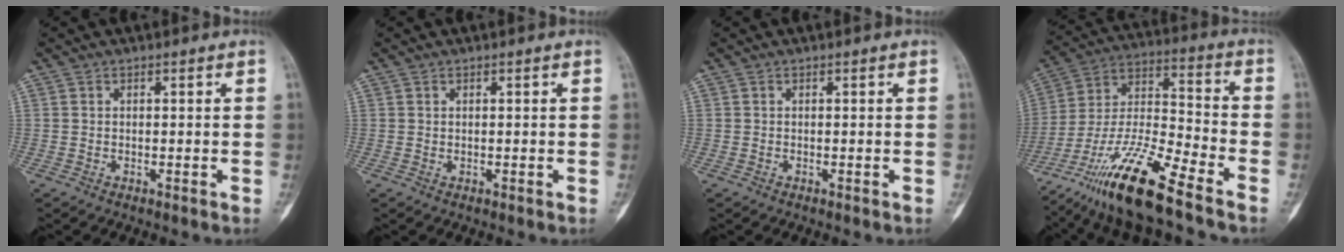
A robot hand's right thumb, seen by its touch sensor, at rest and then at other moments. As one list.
[{"total": 0.0}, {"total": 0.0}, {"total": 19.4, "force": [-13.1, 3.0, 13.9], "torque": [-0.288, 0.055, -0.241]}]